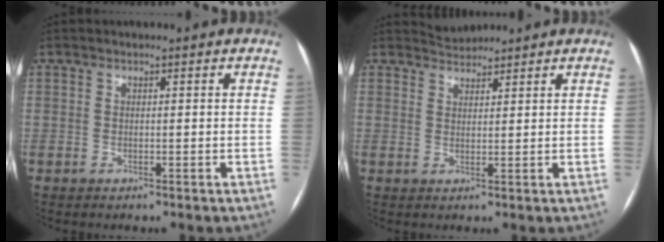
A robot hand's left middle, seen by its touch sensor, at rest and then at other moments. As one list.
[{"total": 2.3, "force": [2.2, 0.0, -0.5], "torque": [0.001, 0.008, 0.046]}]